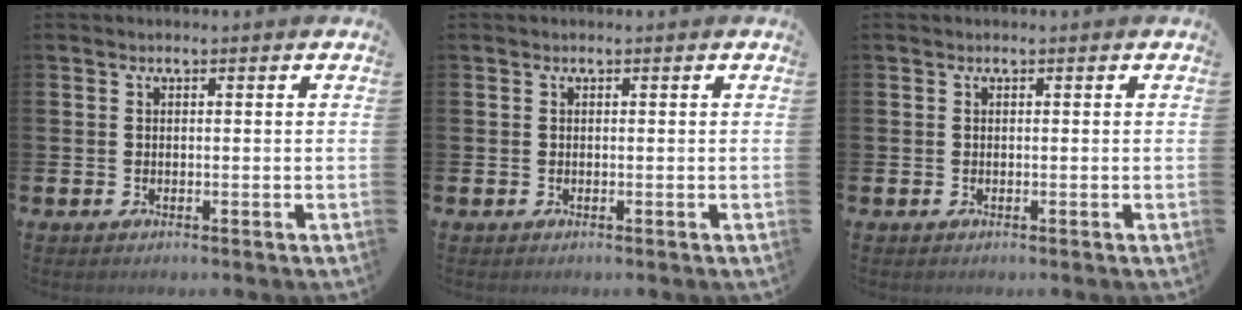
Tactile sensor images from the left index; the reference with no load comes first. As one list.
[{"total": 0.0}, {"total": 0.0}]